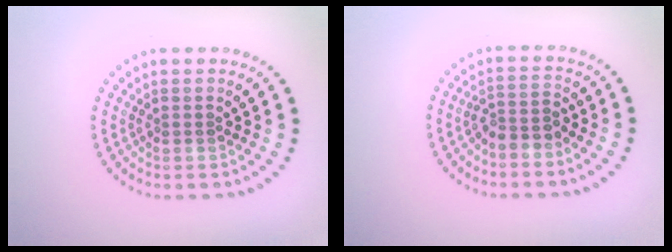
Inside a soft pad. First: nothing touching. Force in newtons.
{"total": 2.3, "press": 1.8, "slide": 1.3}